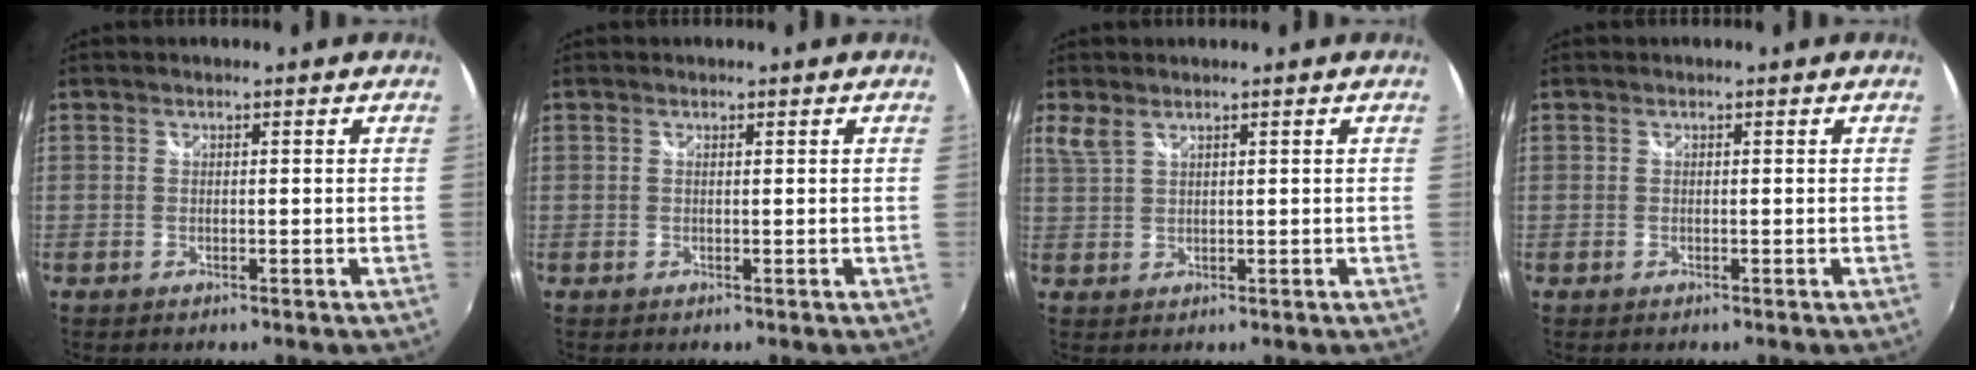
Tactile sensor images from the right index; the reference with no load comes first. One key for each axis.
{"total": 0.0}
{"total": 2.6, "fx": 1.9, "fy": 0.9, "fz": 1.6, "tx": -0.035, "ty": 0.000, "tz": 0.041}
{"total": 0.0}